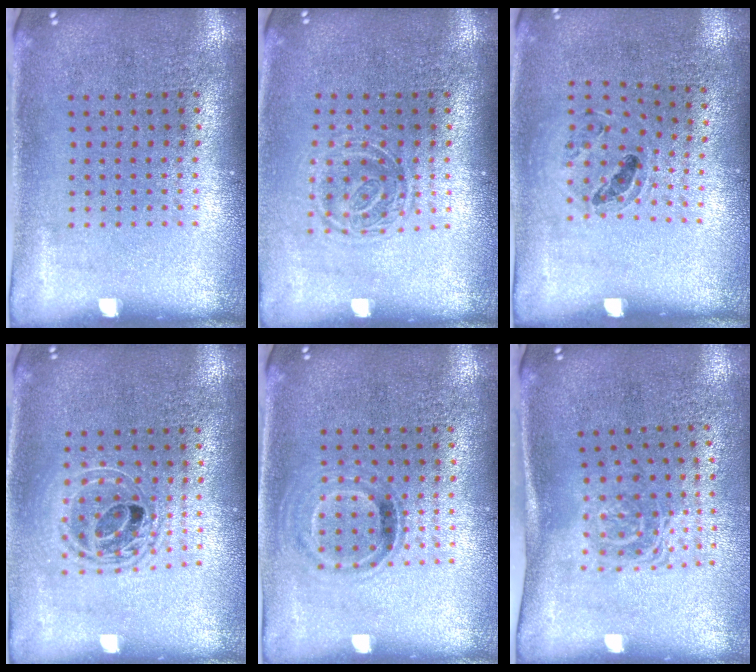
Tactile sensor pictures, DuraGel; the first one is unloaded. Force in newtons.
{"total": 1.3, "press": 1.0, "slide": 0.8}
{"total": 0.9, "press": 0.8, "slide": 0.3}
{"total": 1.7, "press": 1.4, "slide": 0.9}
{"total": 1.0, "press": 0.9, "slide": 0.5}
{"total": 1.7, "press": 1.1, "slide": 1.3}